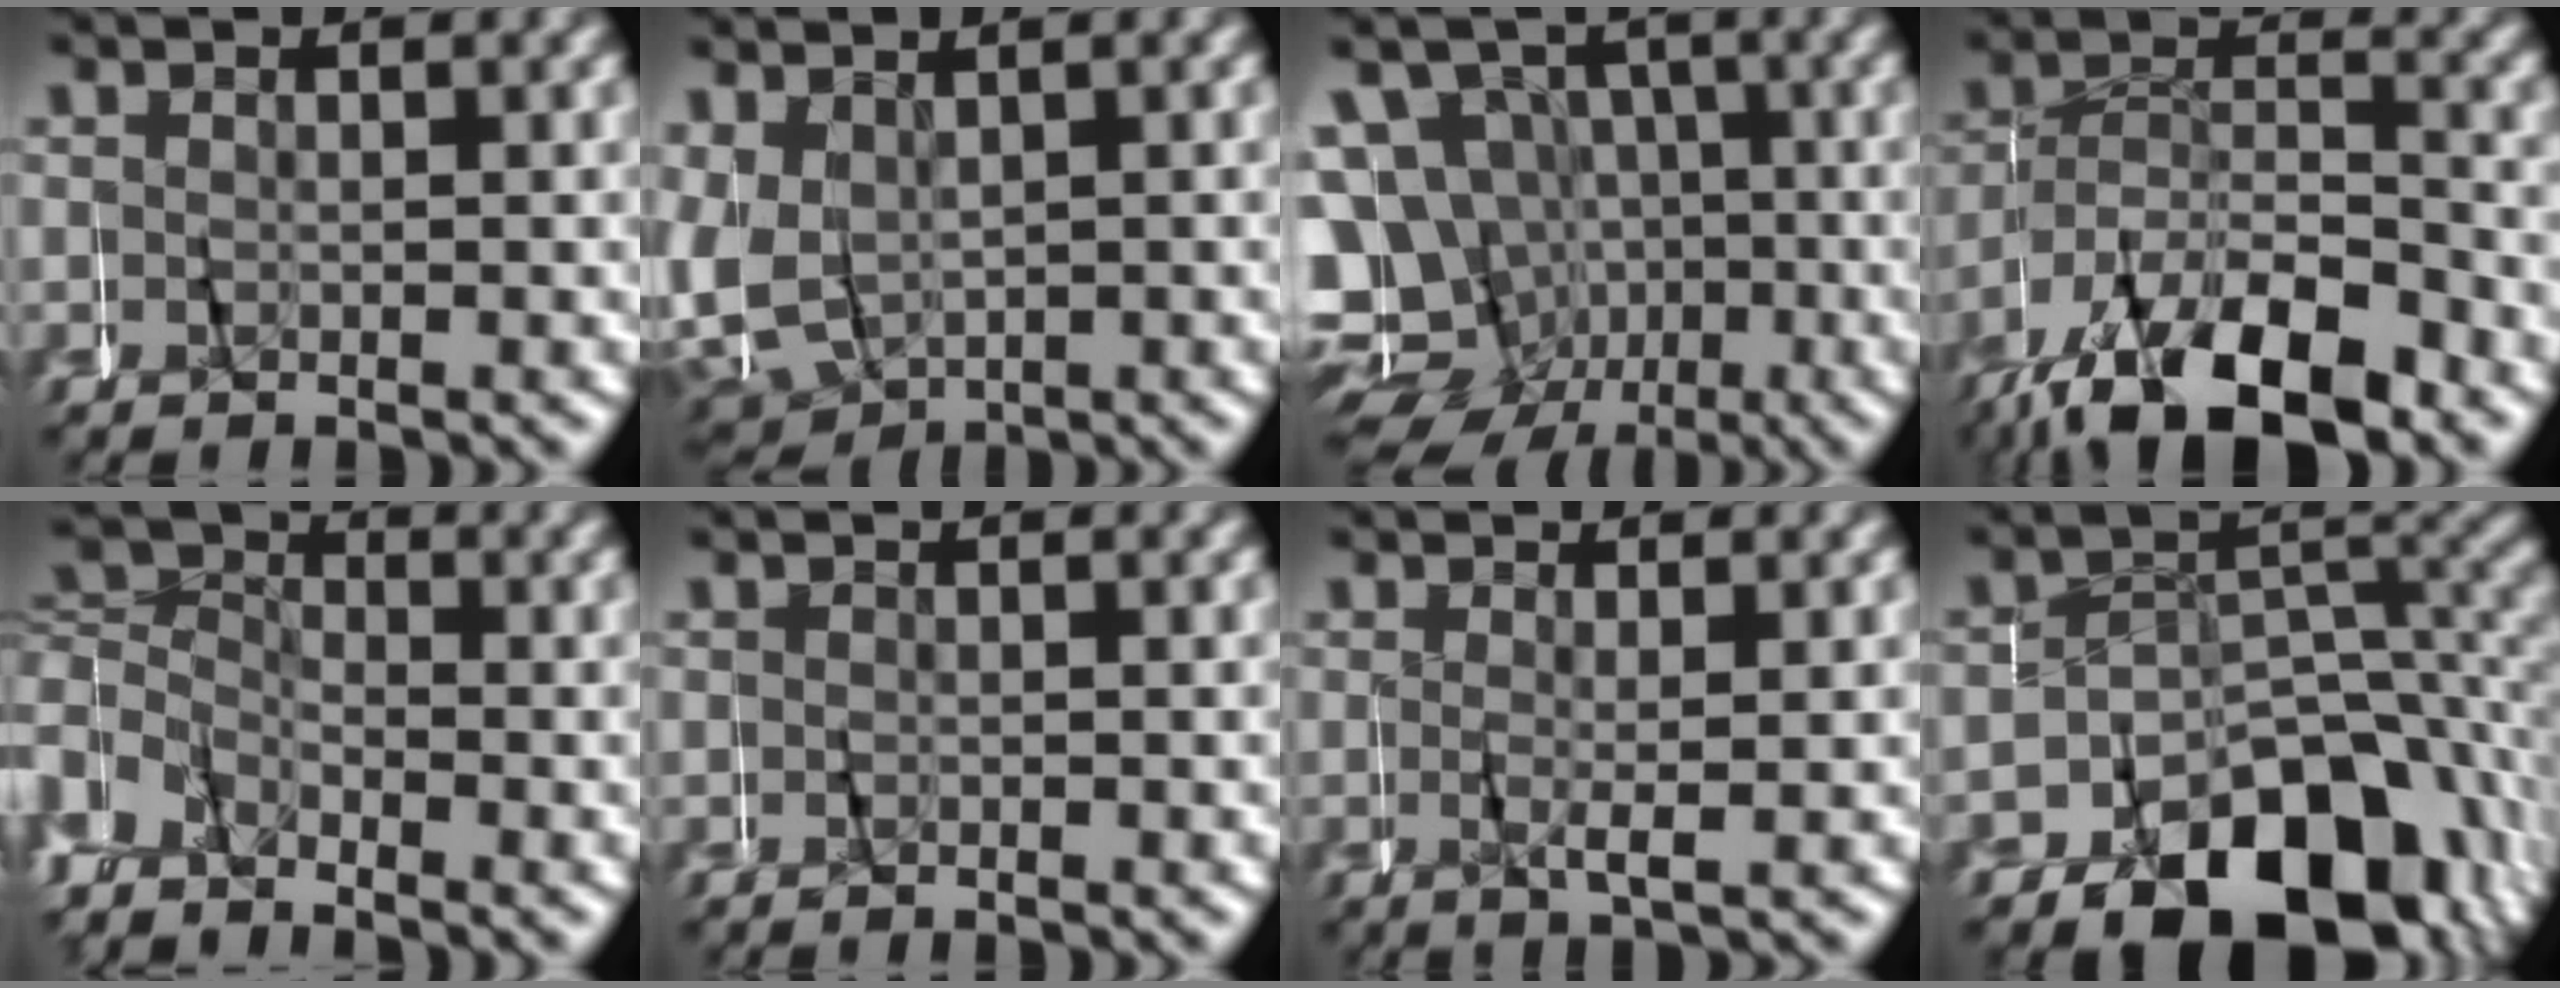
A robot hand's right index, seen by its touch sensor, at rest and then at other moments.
{"total": 9.4, "force": [-1.1, 8.7, 3.3], "torque": [-0.122, -0.039, -0.004]}
{"total": 13.4, "force": [-2.9, 12.1, 4.7], "torque": [-0.115, -0.048, -0.051]}
{"total": 11.3, "force": [-7.7, 5.5, 6.3], "torque": [-0.107, -0.024, -0.116]}
{"total": 5.6, "force": [-1.2, 4.8, 2.6], "torque": [-0.066, -0.006, -0.027]}
{"total": 1.0, "force": [-0.2, 0.8, 0.6], "torque": [-0.015, -0.003, -0.004]}
{"total": 1.6, "force": [-0.4, -0.4, 1.5], "torque": [-0.030, -0.003, -0.004]}
{"total": 9.6, "force": [-6.9, 4.7, 4.8], "torque": [-0.045, -0.004, -0.105]}